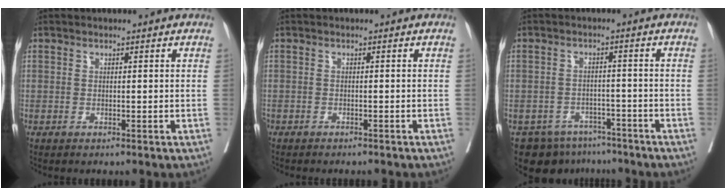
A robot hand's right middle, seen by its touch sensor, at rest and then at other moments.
{"total": 2.9, "force": [-2.5, 1.0, 0.9], "torque": [-0.016, -0.005, -0.033]}
{"total": 7.9, "force": [-6.2, 4.7, 1.2], "torque": [-0.008, 0.010, -0.082]}